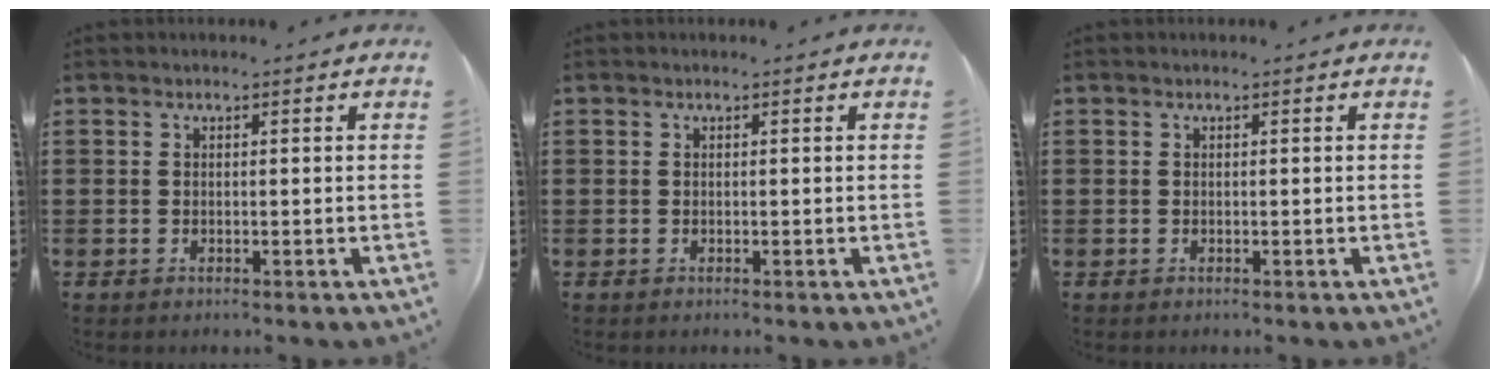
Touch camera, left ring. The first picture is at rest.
{"total": 0.0}
{"total": 0.0}